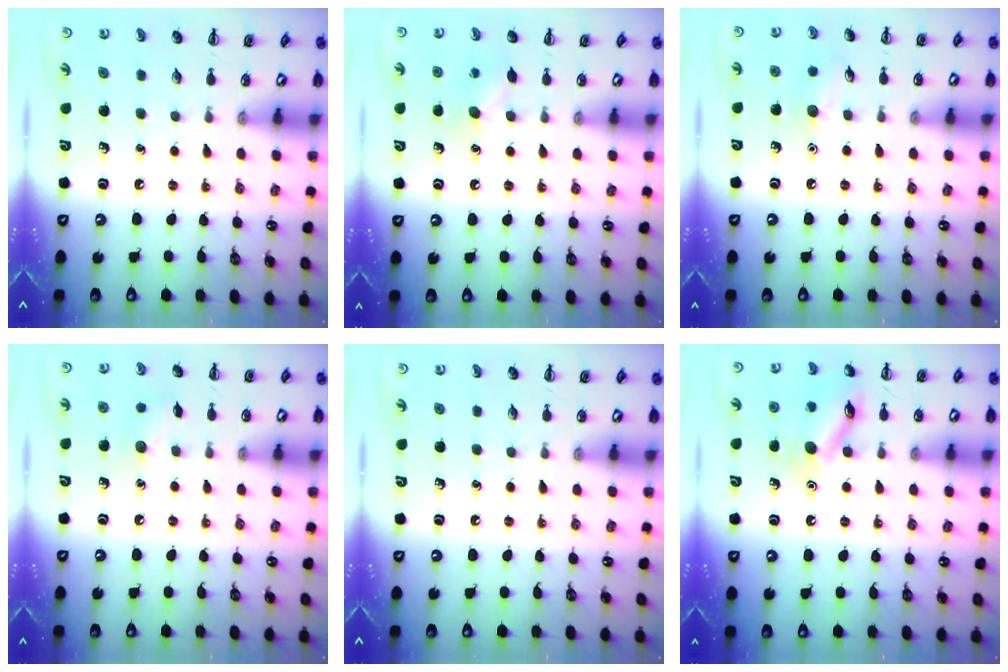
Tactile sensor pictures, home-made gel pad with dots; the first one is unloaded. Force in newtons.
{"total": 6.4, "press": 6.3, "slide": 1.4}
{"total": 7.0, "press": 6.8, "slide": 1.8}
{"total": 6.5, "press": 6.4, "slide": 1.4}
{"total": 0.0}
{"total": 12.1, "press": 12.0, "slide": 0.6}